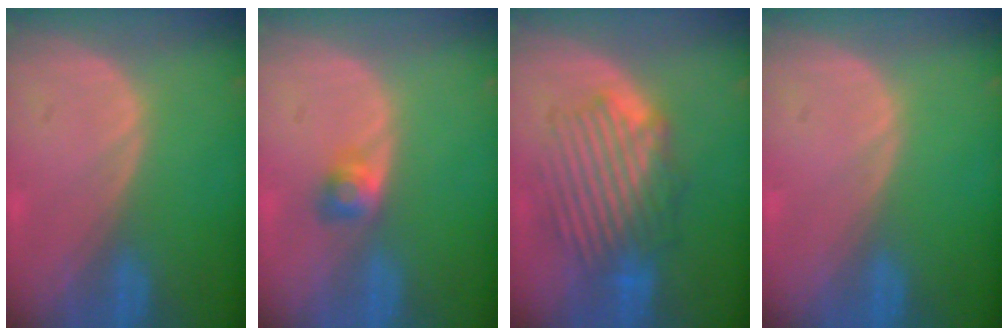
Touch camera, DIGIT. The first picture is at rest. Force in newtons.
{"total": 2.6, "press": 2.4, "slide": 1.0}
{"total": 8.8, "press": 8.4, "slide": 2.6}
{"total": 0.0}